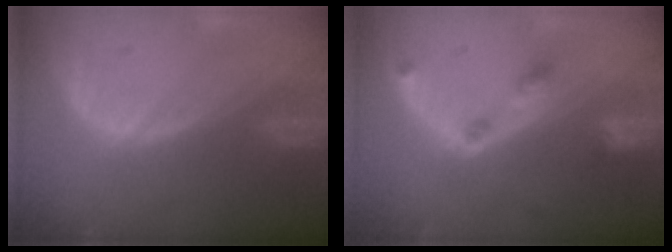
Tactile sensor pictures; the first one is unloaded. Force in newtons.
{"total": 4.3, "press": 3.9, "slide": 1.8}